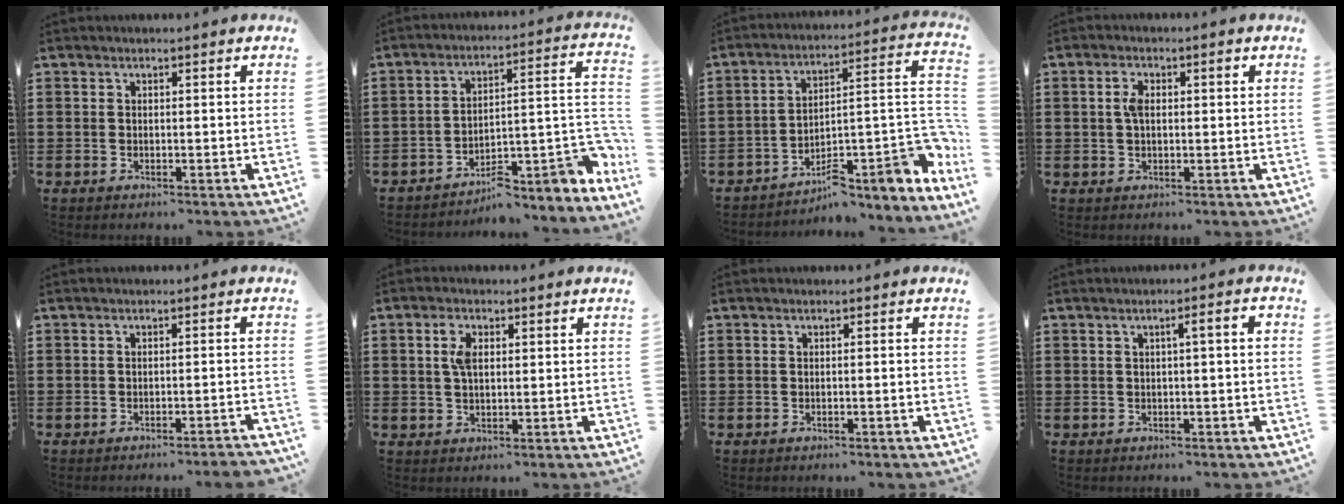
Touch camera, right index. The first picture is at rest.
{"total": 6.2, "force": [-3.4, 2.8, 4.4], "torque": [-0.051, -0.032, -0.062]}
{"total": 9.2, "force": [-4.4, 2.9, 7.6], "torque": [-0.098, -0.021, -0.080]}
{"total": 2.9, "force": [0.4, 1.4, 2.5], "torque": [-0.053, 0.009, 0.005]}
{"total": 1.5, "force": [-1.4, -0.2, 0.5], "torque": [-0.009, 0.001, -0.028]}
{"total": 3.6, "force": [0.9, 1.9, 2.9], "torque": [-0.063, 0.011, 0.014]}
{"total": 0.6, "force": [-0.4, -0.2, 0.5], "torque": [-0.008, -0.002, -0.007]}
{"total": 2.1, "force": [-0.2, -0.1, 2.1], "torque": [-0.035, -0.004, -0.004]}